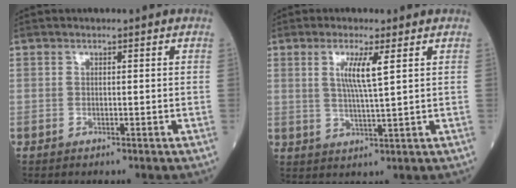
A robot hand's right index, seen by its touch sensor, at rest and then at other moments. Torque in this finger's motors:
{"motor_torque": [0.73, 0.31, 0.44, 0.12]}